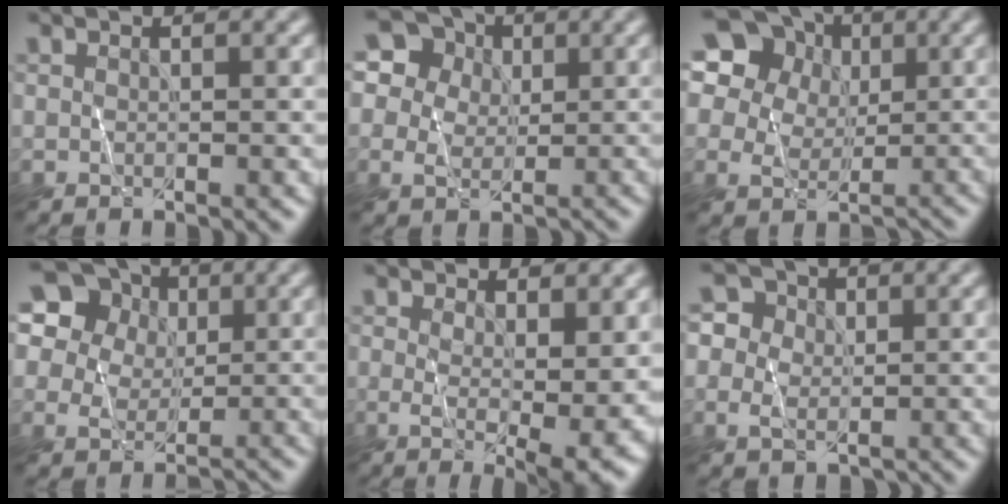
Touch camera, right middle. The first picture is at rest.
{"total": 8.6, "force": [4.0, 6.8, 3.4], "torque": [-0.074, 0.030, 0.053]}
{"total": 17.5, "force": [7.4, 14.3, 6.8], "torque": [-0.191, 0.067, 0.124]}
{"total": 13.8, "force": [5.3, 11.6, 5.1], "torque": [-0.140, 0.064, 0.090]}
{"total": 6.1, "force": [0.4, 1.7, 5.8], "torque": [-0.094, -0.019, 0.014]}
{"total": 5.7, "force": [0.6, 5.3, 2.1], "torque": [-0.025, 0.034, -0.012]}